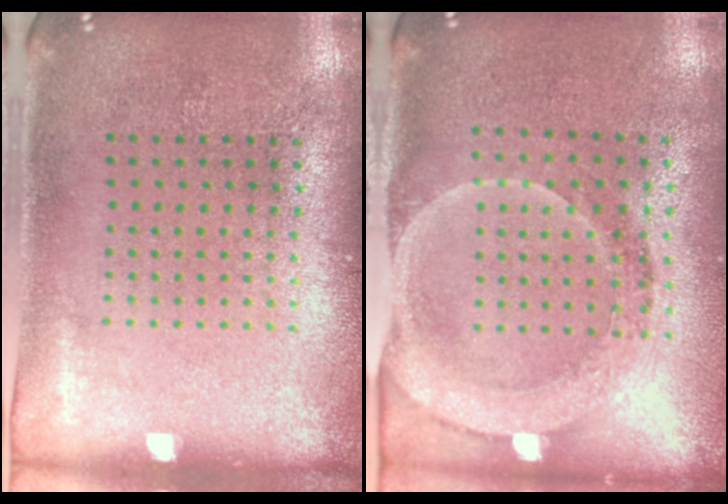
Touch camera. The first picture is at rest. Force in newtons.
{"total": 1.8, "press": 1.6, "slide": 0.8}